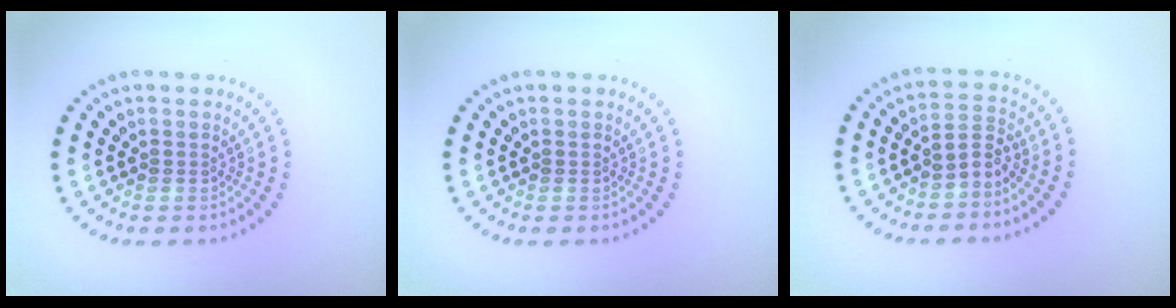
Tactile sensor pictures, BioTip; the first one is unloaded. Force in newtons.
{"total": 0.0}
{"total": 2.2, "press": 1.6, "slide": 1.6}